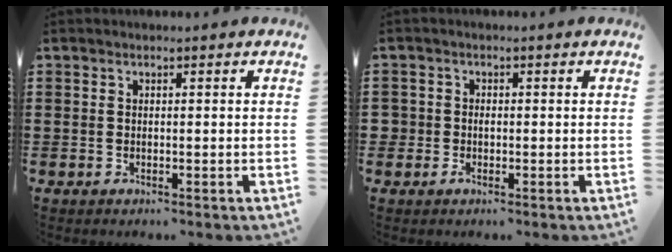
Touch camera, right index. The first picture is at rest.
{"total": 1.2, "force": [-0.5, 1.0, 0.5], "torque": [-0.013, -0.001, -0.010]}